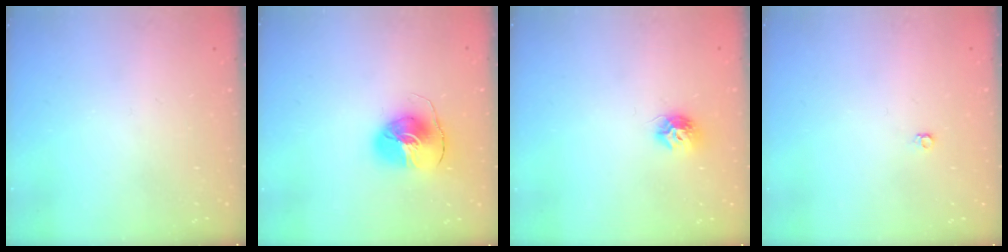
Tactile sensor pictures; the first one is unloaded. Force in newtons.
{"total": 8.7, "press": 8.7, "slide": 1.1}
{"total": 8.0, "press": 8.0, "slide": 0.5}
{"total": 3.6, "press": 3.5, "slide": 0.6}